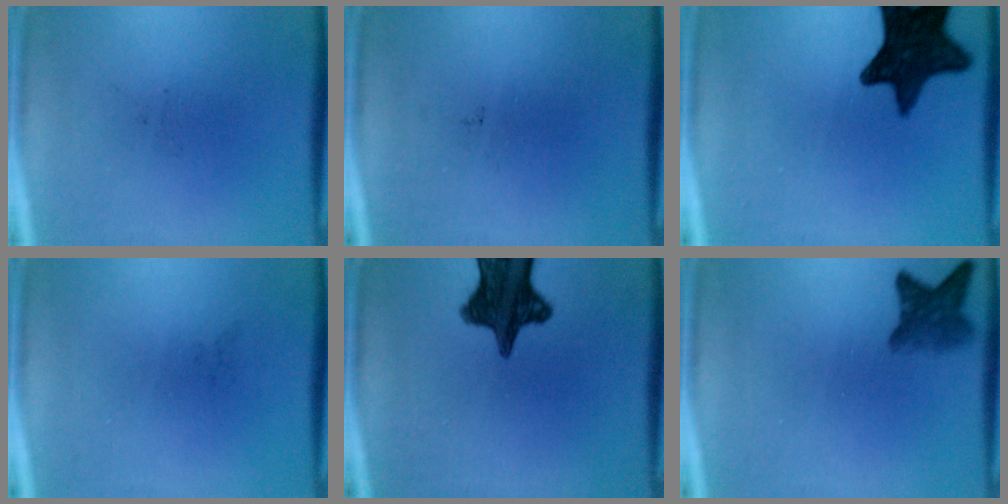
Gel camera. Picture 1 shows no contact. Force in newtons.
{"total": 0.0}
{"total": 13.7}
{"total": 0.0}
{"total": 12.3}
{"total": 4.3}